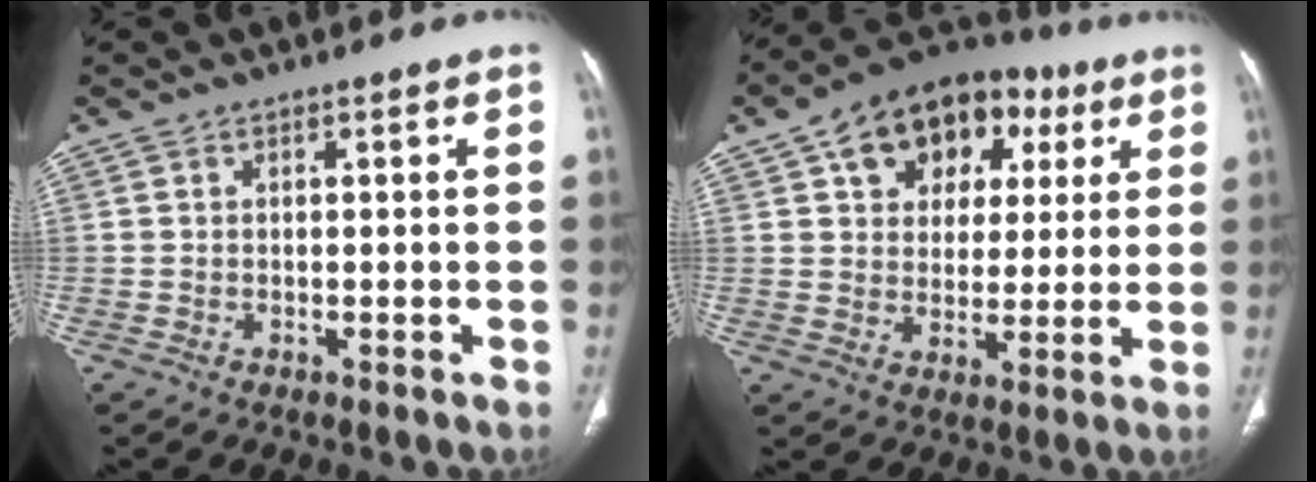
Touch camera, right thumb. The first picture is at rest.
{"total": 17.4, "force": [7.5, 12.3, 9.9], "torque": [-0.100, 0.011, 0.113]}